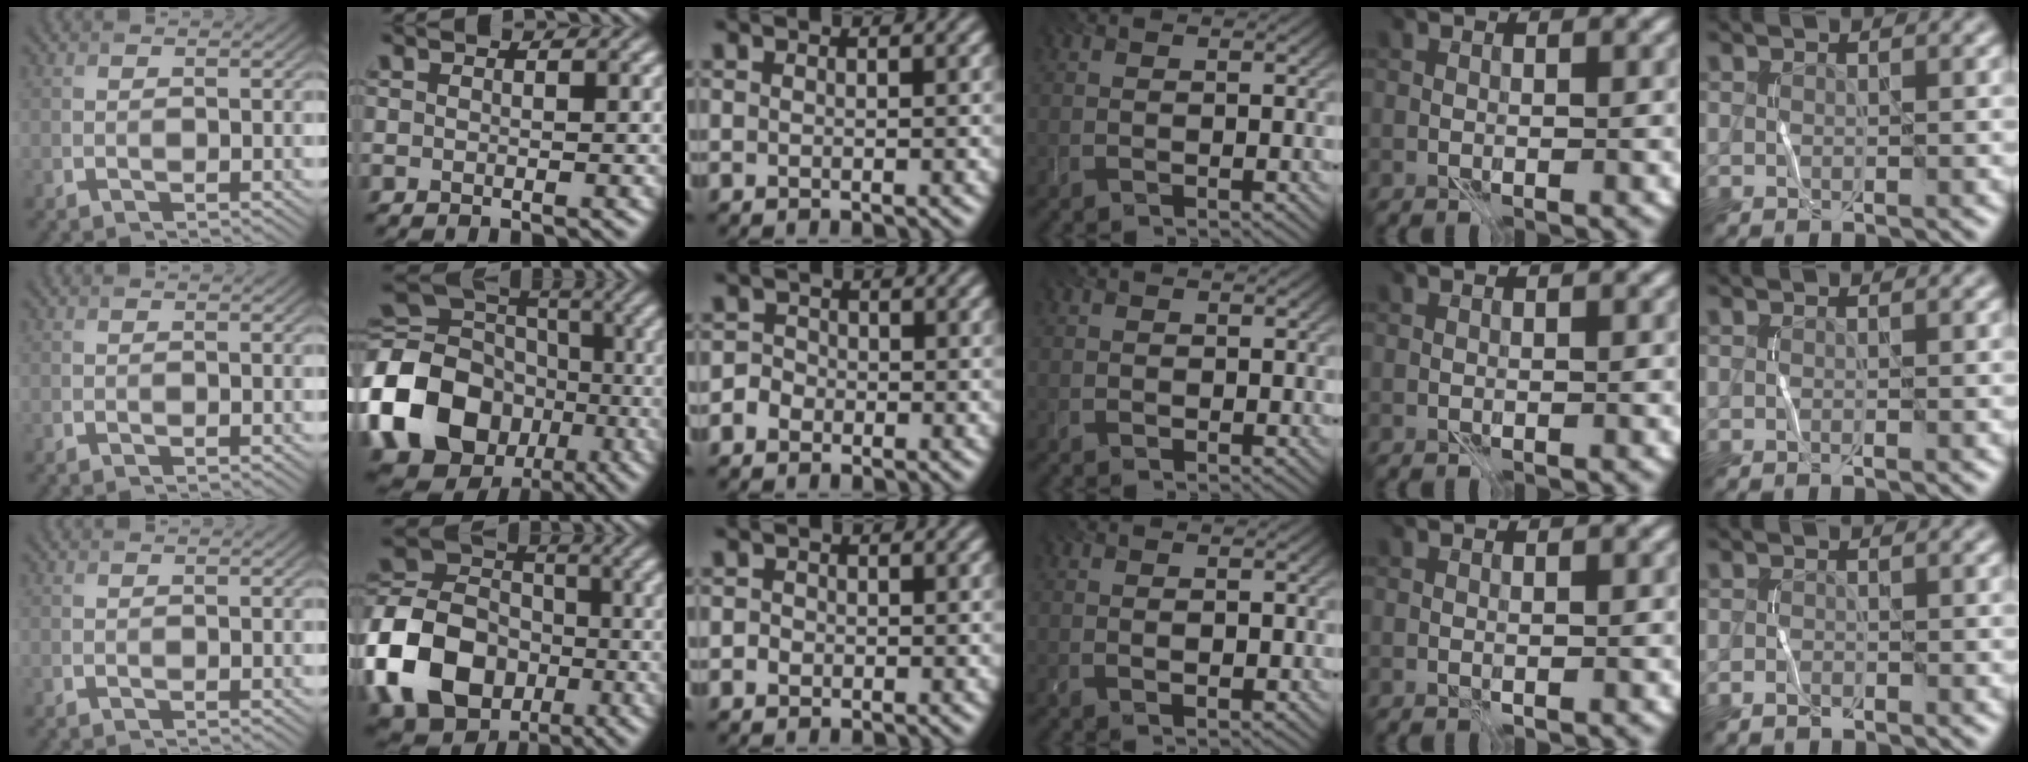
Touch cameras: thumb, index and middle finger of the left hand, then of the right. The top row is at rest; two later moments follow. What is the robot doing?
{"motion": "wrap", "object": "cellophane"}